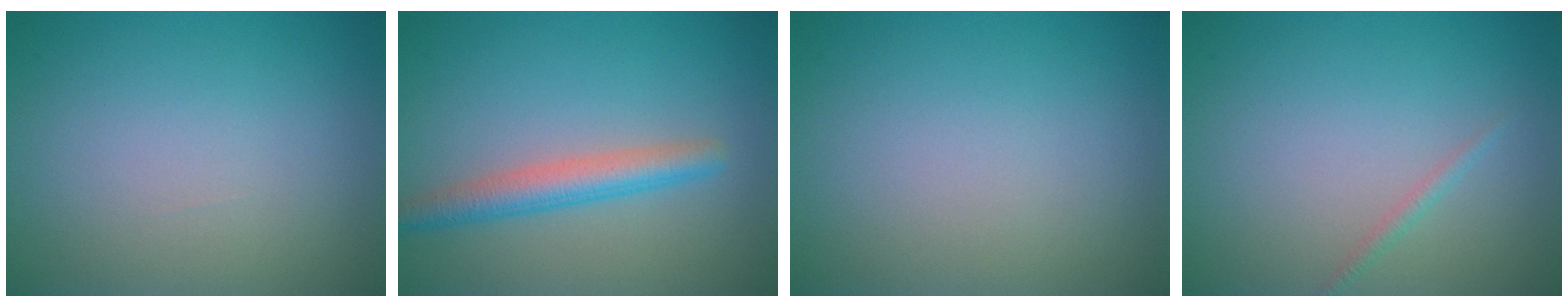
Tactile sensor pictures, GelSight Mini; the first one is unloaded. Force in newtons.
{"total": 3.3, "press": 3.3, "slide": 0.1}
{"total": 0.0}
{"total": 0.7, "press": 0.7, "slide": 0.1}